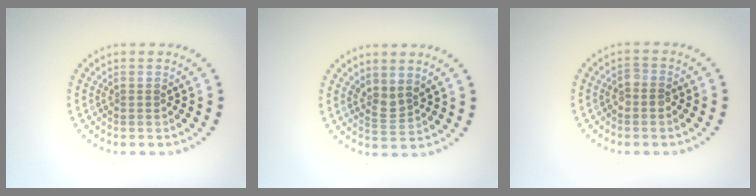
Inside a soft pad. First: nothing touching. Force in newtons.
{"total": 1.9, "press": 1.4, "slide": 1.3}
{"total": 1.1, "press": 1.0, "slide": 0.5}